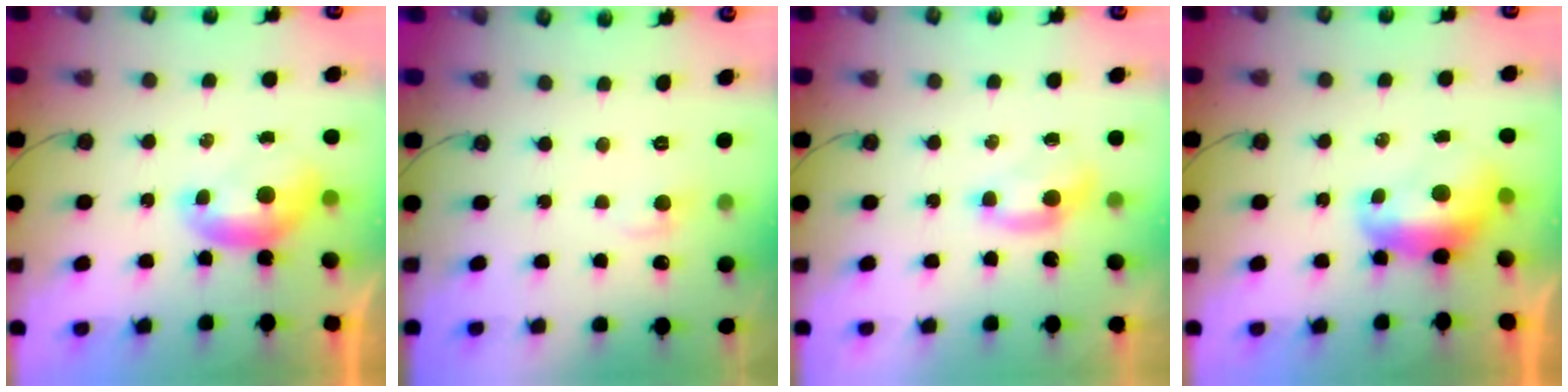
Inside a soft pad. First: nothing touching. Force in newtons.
{"total": 1.2, "press": 0.8, "slide": 0.8}
{"total": 0.7, "press": 0.5, "slide": 0.5}
{"total": 1.6, "press": 1.5, "slide": 0.7}